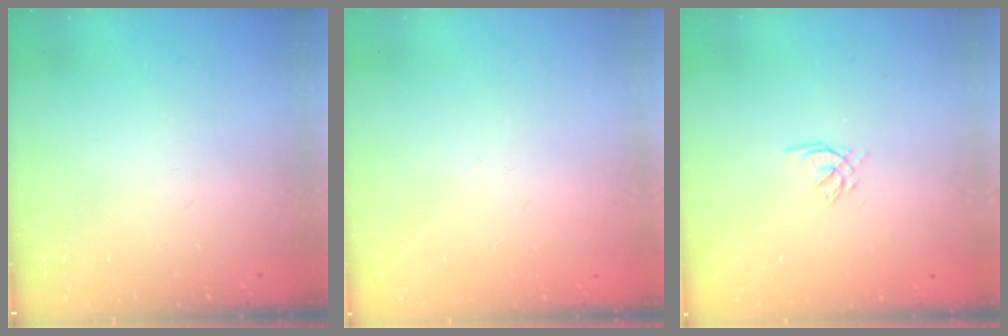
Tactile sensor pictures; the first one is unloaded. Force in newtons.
{"total": 0.0}
{"total": 2.4, "press": 2.4, "slide": 0.3}